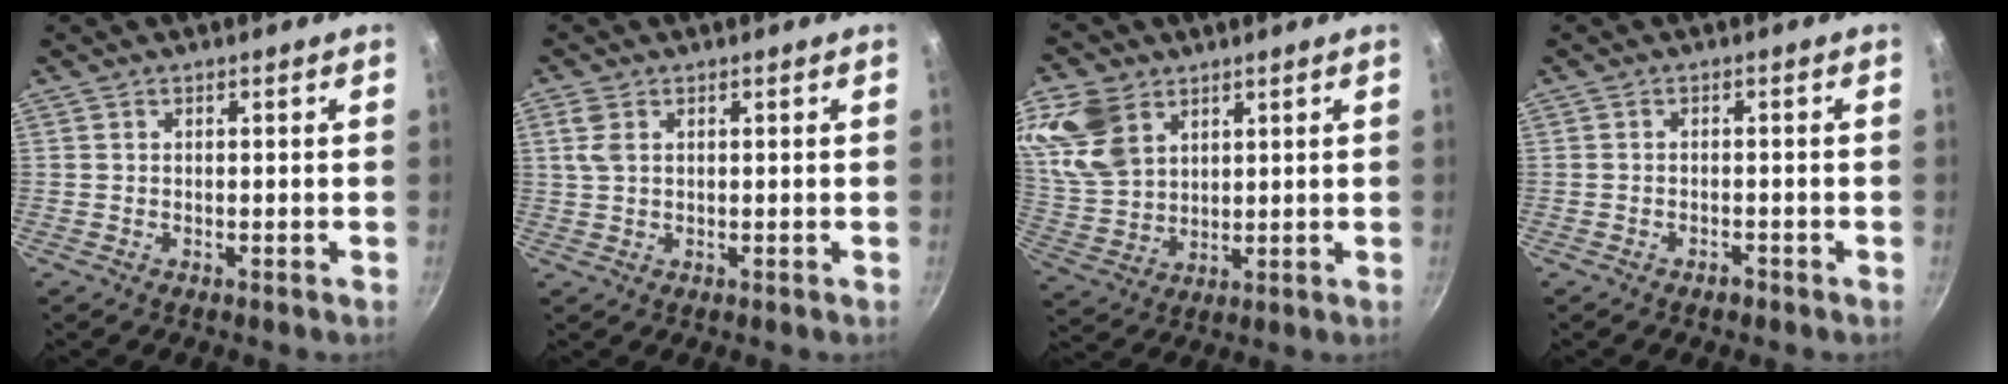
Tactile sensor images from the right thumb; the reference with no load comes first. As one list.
[{"total": 3.3, "force": [1.2, 2.1, 2.3], "torque": [-0.049, 0.002, 0.024]}, {"total": 13.0, "force": [6.1, 9.2, 6.9], "torque": [-0.126, -0.020, 0.130]}, {"total": 1.4, "force": [-1.1, 0.6, 0.6], "torque": [-0.009, 0.012, -0.015]}]